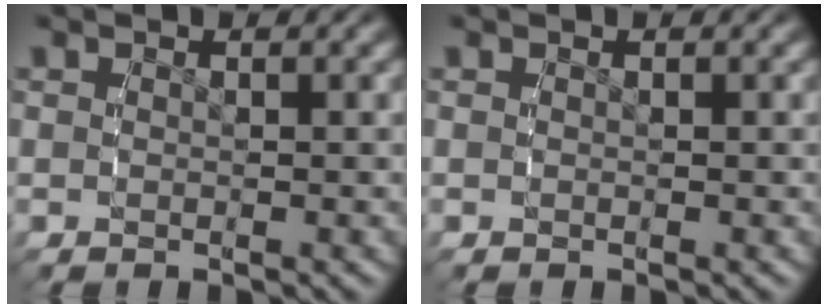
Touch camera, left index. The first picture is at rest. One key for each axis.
{"total": 0.0}